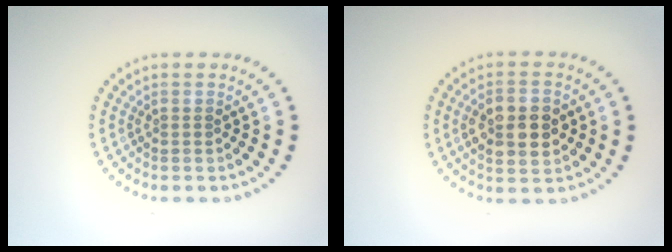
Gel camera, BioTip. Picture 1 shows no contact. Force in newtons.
{"total": 4.8, "press": 4.8, "slide": 0.1}